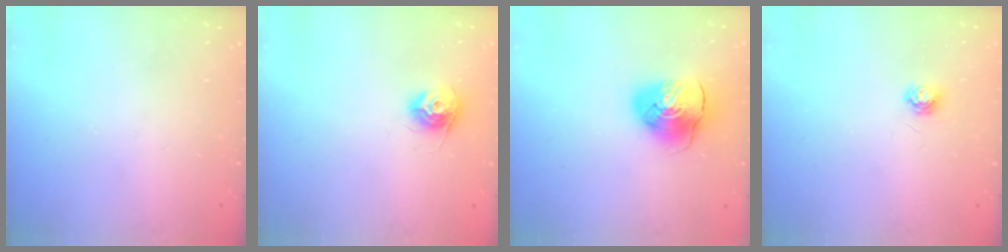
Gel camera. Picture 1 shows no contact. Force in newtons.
{"total": 10.3, "press": 10.3, "slide": 0.5}
{"total": 9.8, "press": 9.7, "slide": 1.6}
{"total": 4.5, "press": 4.5, "slide": 0.5}